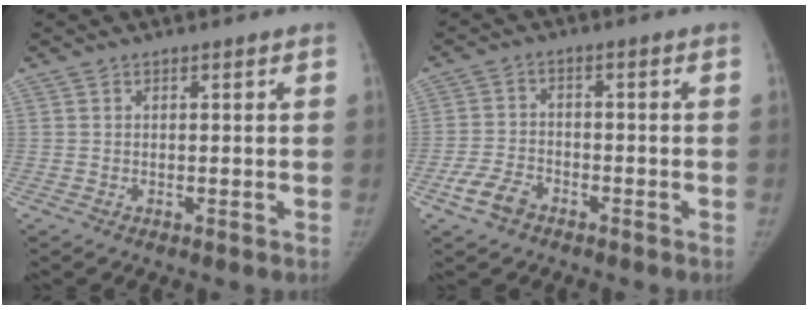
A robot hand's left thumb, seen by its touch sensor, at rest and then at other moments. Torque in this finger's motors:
{"motor_torque": [-0.25, 0.28, 0.37, 0.10, 0.02]}